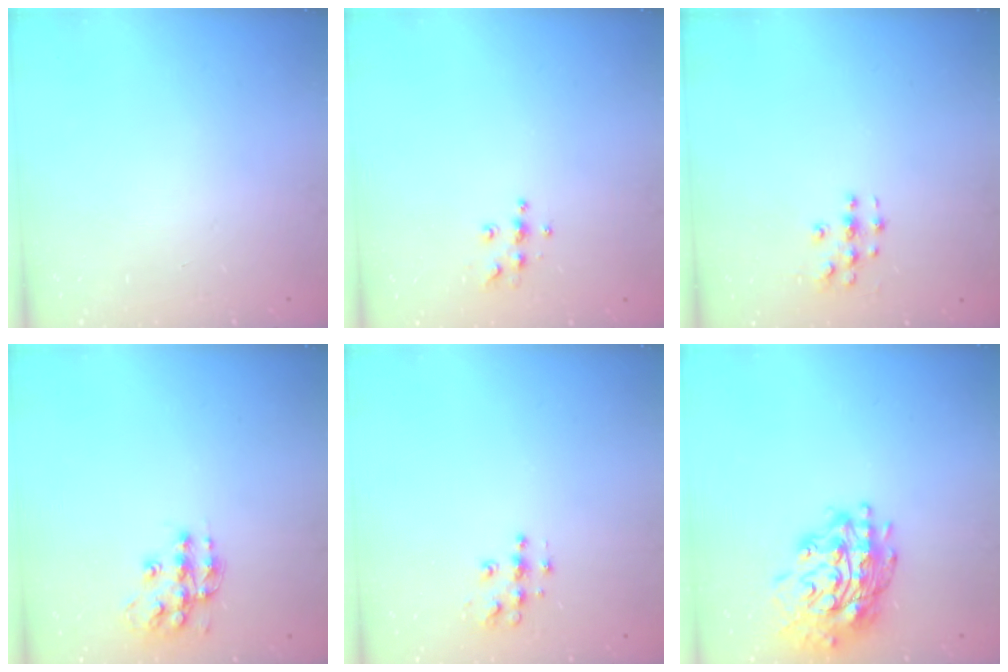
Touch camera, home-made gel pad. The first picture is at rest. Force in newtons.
{"total": 6.9, "press": 6.9, "slide": 0.4}
{"total": 3.5, "press": 3.4, "slide": 0.2}
{"total": 12.6, "press": 12.5, "slide": 0.9}
{"total": 7.5, "press": 7.5, "slide": 0.3}
{"total": 20.0, "press": 19.9, "slide": 2.0}